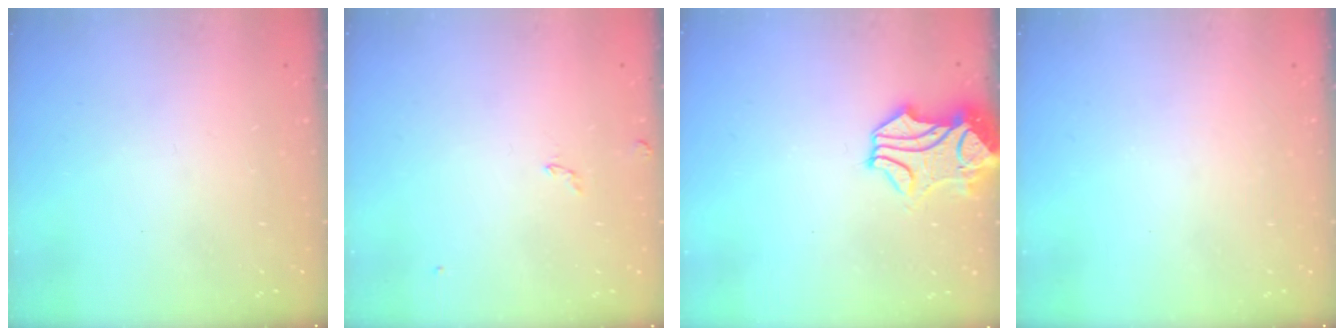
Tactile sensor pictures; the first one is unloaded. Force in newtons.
{"total": 3.0, "press": 2.9, "slide": 0.4}
{"total": 2.4, "press": 2.1, "slide": 1.2}
{"total": 0.0}